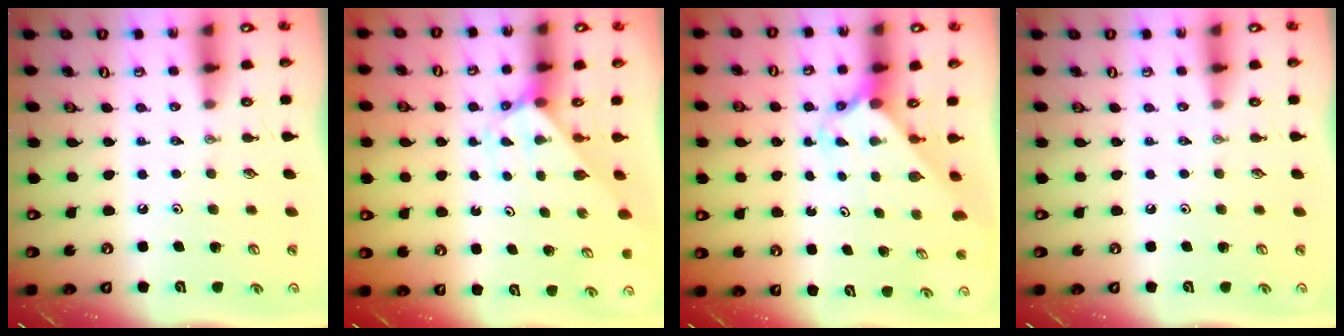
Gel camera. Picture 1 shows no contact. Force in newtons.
{"total": 2.2, "press": 2.2, "slide": 0.1}
{"total": 2.4, "press": 2.4, "slide": 0.2}
{"total": 0.0}